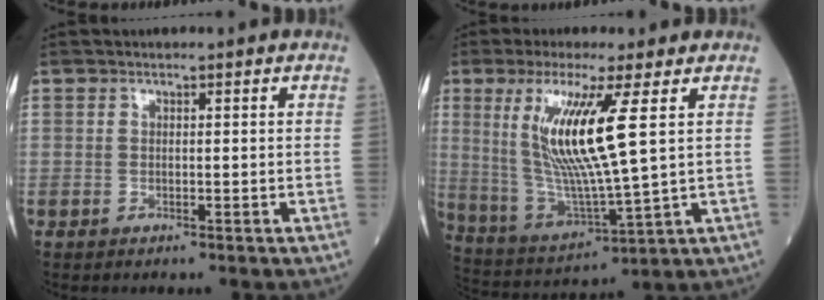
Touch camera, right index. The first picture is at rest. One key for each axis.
{"total": 13.9, "fx": 3.9, "fy": 0.1, "fz": 13.3, "tx": -0.284, "ty": -0.020, "tz": 0.082}